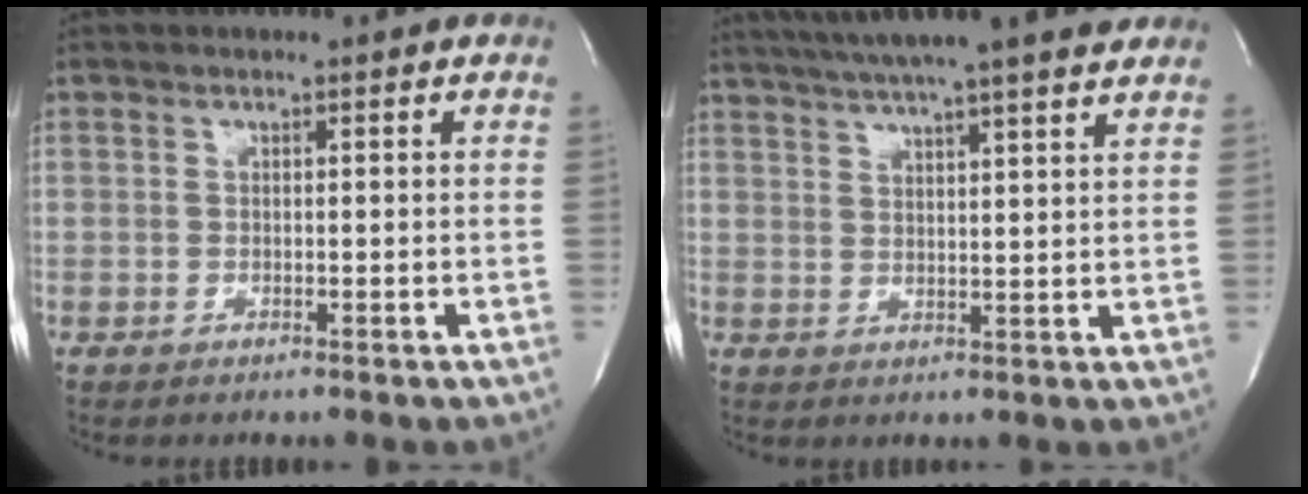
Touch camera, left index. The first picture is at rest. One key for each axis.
{"total": 16.8, "fx": 14.2, "fy": 0.5, "fz": 8.9, "tx": -0.153, "ty": 0.030, "tz": 0.196}